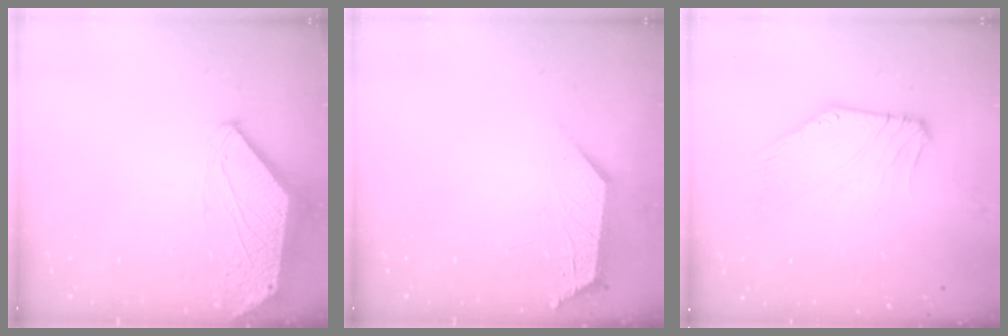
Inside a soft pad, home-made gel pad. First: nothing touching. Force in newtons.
{"total": 2.5, "press": 2.4, "slide": 0.5}
{"total": 1.7, "press": 1.7, "slide": 0.5}